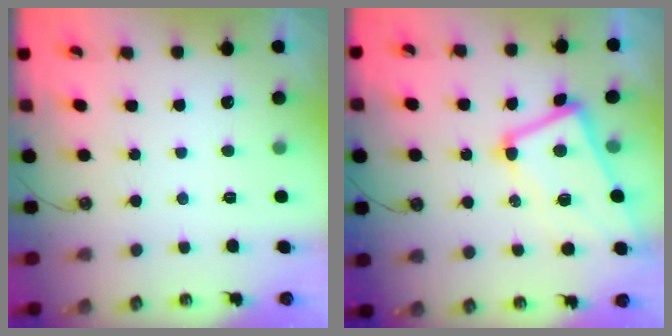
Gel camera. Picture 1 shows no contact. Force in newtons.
{"total": 4.9, "press": 4.8, "slide": 1.3}